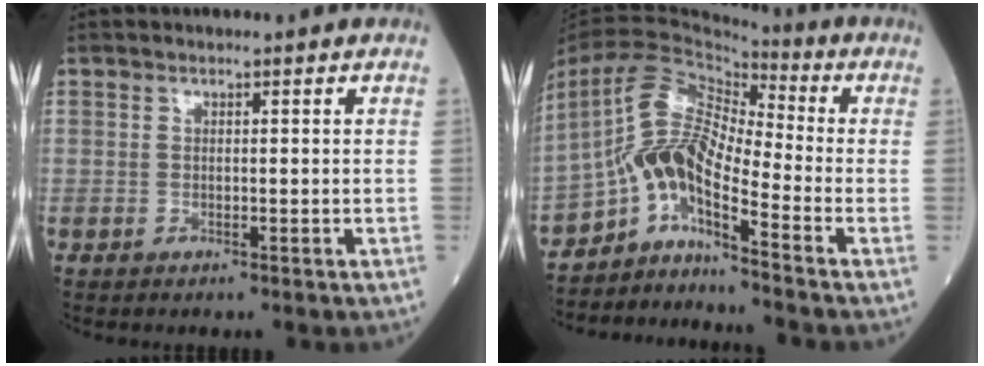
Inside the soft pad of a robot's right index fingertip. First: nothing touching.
{"total": 9.4, "force": [-5.0, 2.0, 7.7], "torque": [-0.163, 0.020, -0.094]}